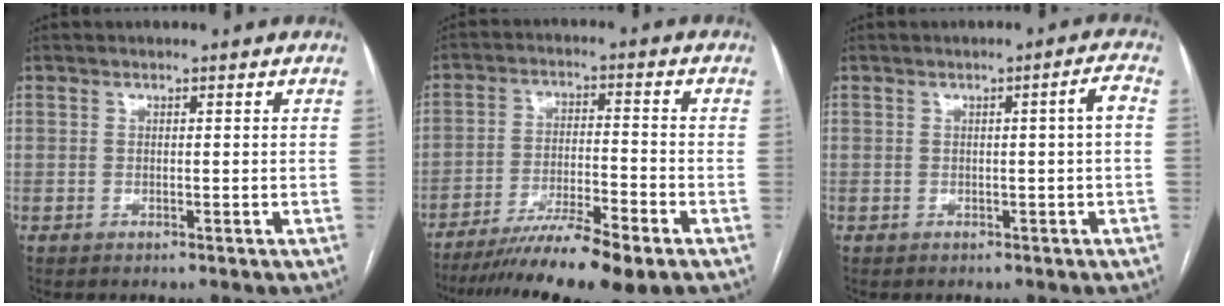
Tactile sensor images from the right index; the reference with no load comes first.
{"total": 12.5, "force": [-9.7, 0.1, 8.0], "torque": [-0.132, -0.023, -0.159]}
{"total": 2.3, "force": [-0.1, -0.3, 2.3], "torque": [-0.030, 0.004, 0.000]}